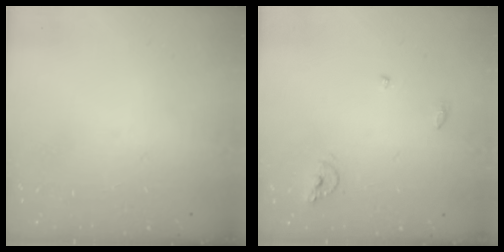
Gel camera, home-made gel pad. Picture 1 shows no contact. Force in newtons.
{"total": 6.2, "press": 6.2, "slide": 0.4}